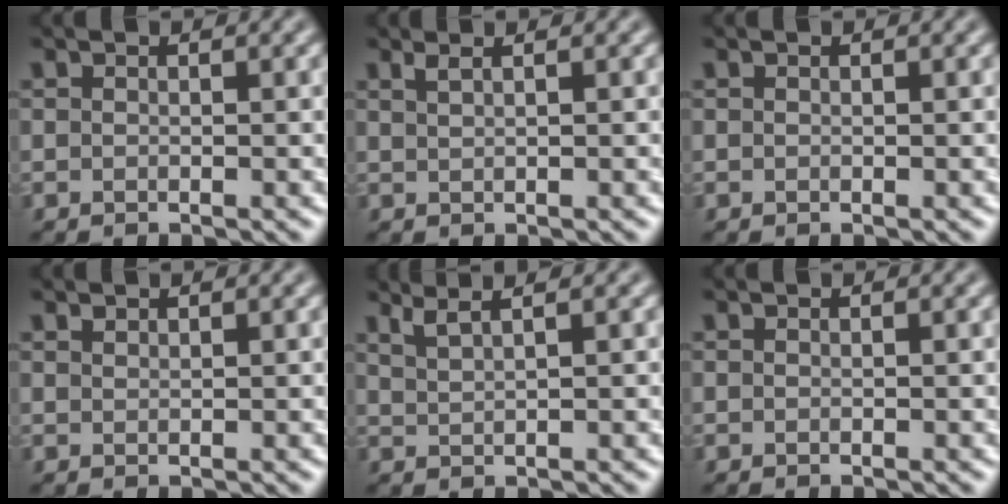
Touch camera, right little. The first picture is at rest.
{"total": 1.0, "force": [0.8, -0.7, 0.0], "torque": [-0.006, 0.003, 0.018]}
{"total": 0.0}
{"total": 0.8, "force": [0.7, 0.0, -0.2], "torque": [-0.002, -0.002, 0.015]}
{"total": 2.6, "force": [1.7, -2.0, -0.5], "torque": [0.008, 0.005, 0.032]}
{"total": 0.0}